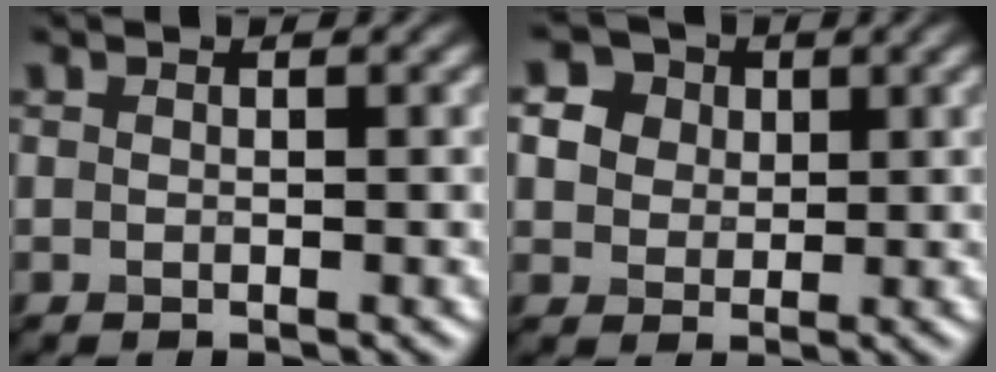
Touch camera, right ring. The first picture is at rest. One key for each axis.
{"total": 3.4, "fx": 1.7, "fy": 2.8, "fz": 0.7, "tx": -0.048, "ty": 0.010, "tz": 0.051}